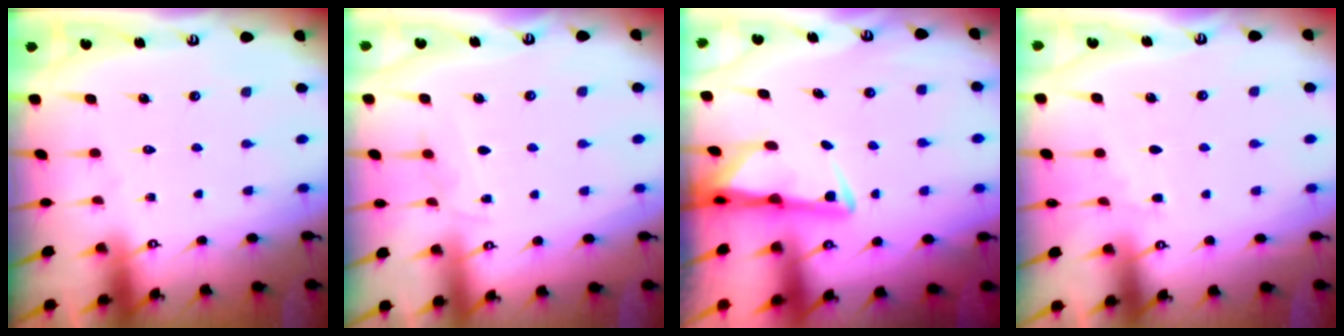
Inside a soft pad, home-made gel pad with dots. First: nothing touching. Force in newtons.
{"total": 3.9, "press": 3.9, "slide": 0.5}
{"total": 2.9, "press": 2.8, "slide": 0.6}
{"total": 2.5, "press": 2.4, "slide": 0.4}